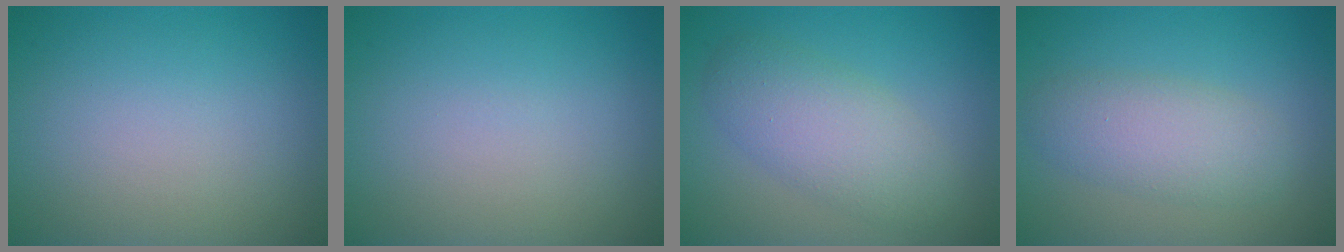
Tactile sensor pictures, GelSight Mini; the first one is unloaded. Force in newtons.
{"total": 0.0}
{"total": 4.7, "press": 4.7, "slide": 0.3}
{"total": 4.0, "press": 4.0, "slide": 0.3}